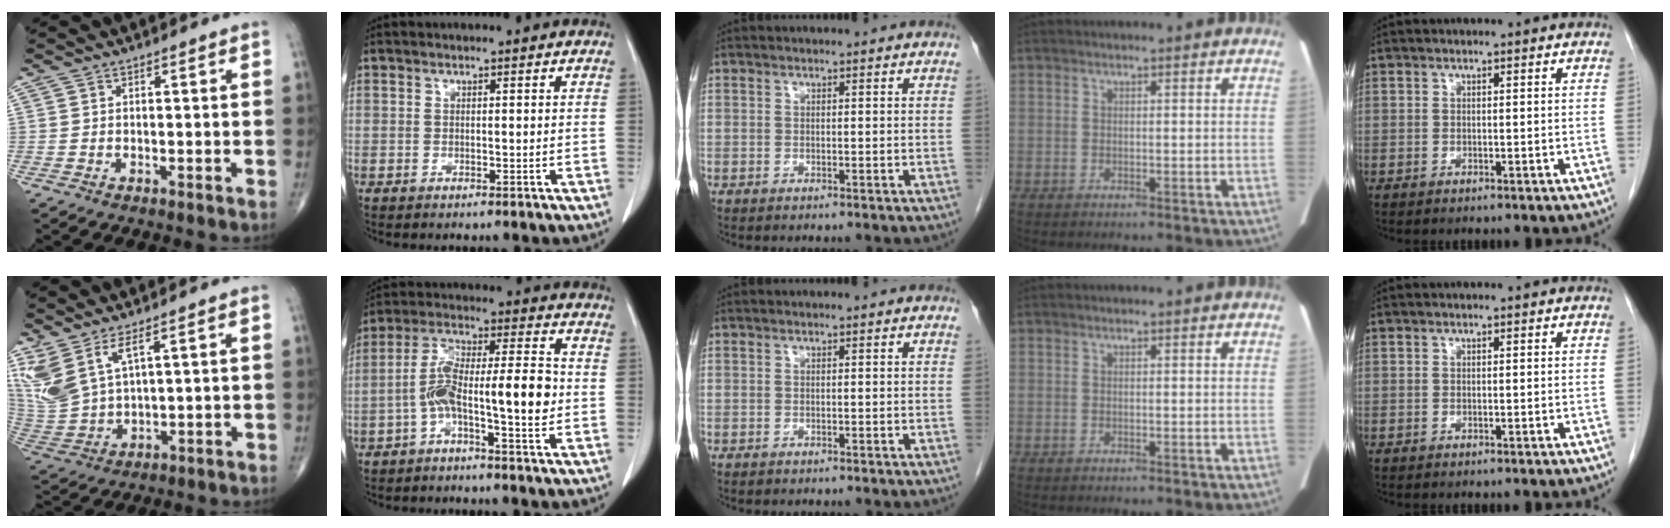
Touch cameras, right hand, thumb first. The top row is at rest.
{"thumb": {"total": 10.9, "force": [6.1, 4.1, 8.0], "torque": [-0.198, -0.028, 0.142]}, "index": {"total": 10.6, "force": [-2.5, 1.7, 10.2], "torque": [-0.183, 0.031, -0.042]}}